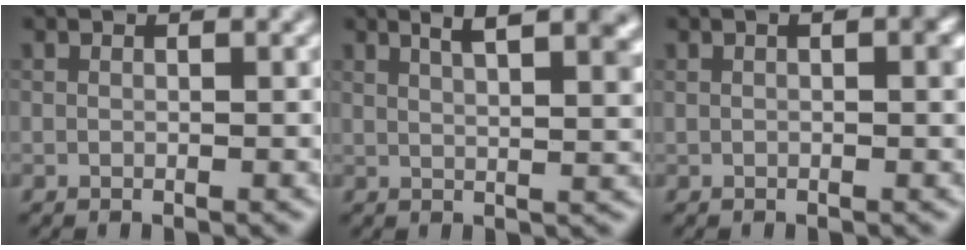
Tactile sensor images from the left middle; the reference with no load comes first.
{"total": 5.7, "force": [3.3, 2.0, 4.2], "torque": [-0.028, 0.023, 0.042]}
{"total": 1.7, "force": [0.4, 0.5, 1.6], "torque": [-0.020, 0.005, 0.010]}